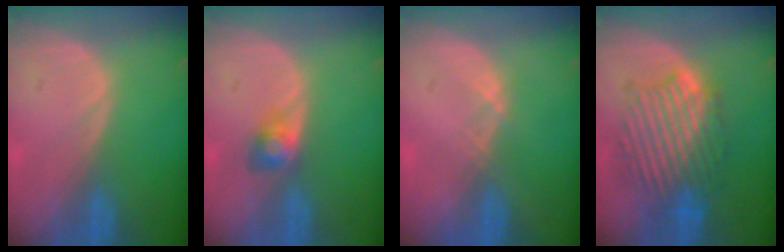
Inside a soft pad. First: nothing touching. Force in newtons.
{"total": 2.7, "press": 2.7, "slide": 0.1}
{"total": 1.0, "press": 0.8, "slide": 0.5}
{"total": 9.2, "press": 9.2, "slide": 0.5}